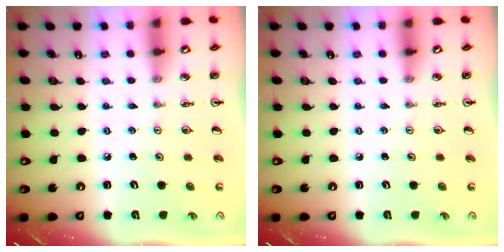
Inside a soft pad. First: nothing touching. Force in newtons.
{"total": 0.0}